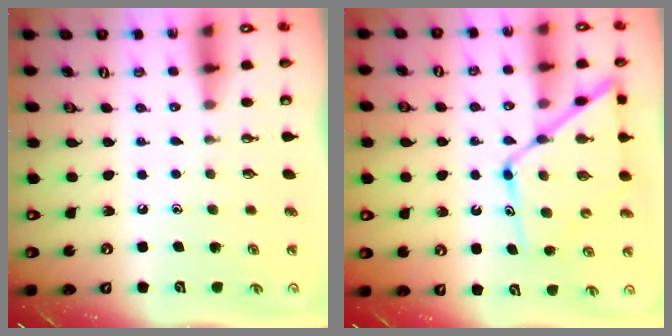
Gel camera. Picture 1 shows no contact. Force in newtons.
{"total": 14.1, "press": 14.1, "slide": 1.3}